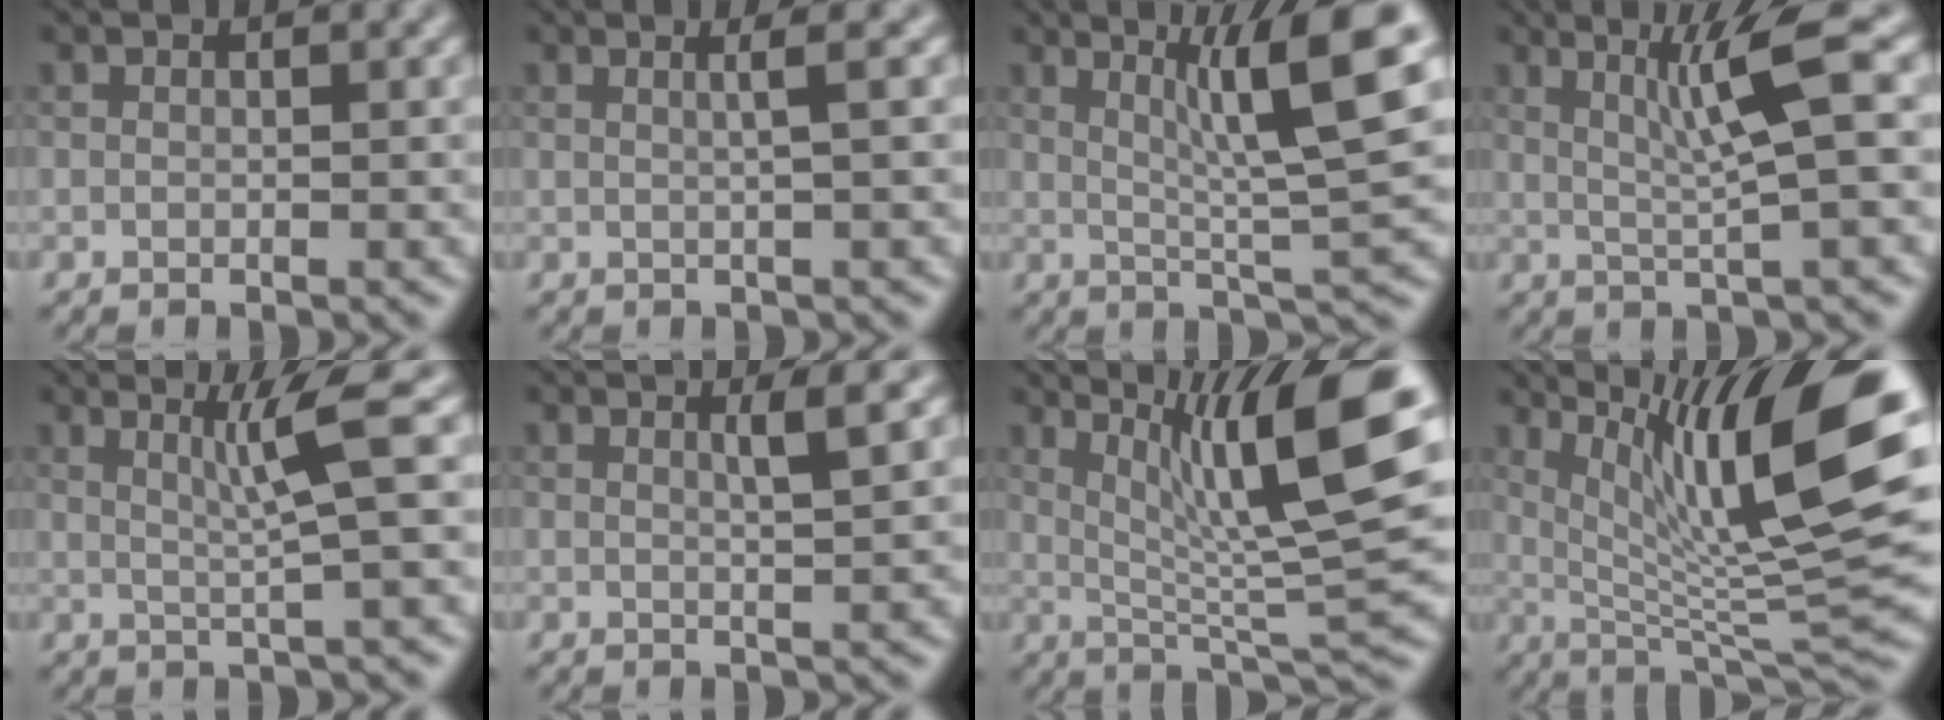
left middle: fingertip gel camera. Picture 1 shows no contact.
{"total": 2.1, "force": [0.5, 0.5, 2.0], "torque": [-0.032, 0.008, -0.001]}
{"total": 8.0, "force": [2.8, 0.9, 7.4], "torque": [-0.113, 0.010, 0.051]}
{"total": 4.8, "force": [1.3, 0.2, 4.6], "torque": [-0.083, 0.003, 0.029]}
{"total": 3.8, "force": [1.1, 0.0, 3.7], "torque": [-0.067, 0.003, 0.024]}
{"total": 2.0, "force": [0.8, 0.4, 1.8], "torque": [-0.024, 0.004, 0.009]}
{"total": 11.2, "force": [3.8, 1.8, 10.4], "torque": [-0.156, 0.002, 0.070]}
{"total": 13.6, "force": [4.3, 2.7, 12.6], "torque": [-0.200, 0.008, 0.082]}